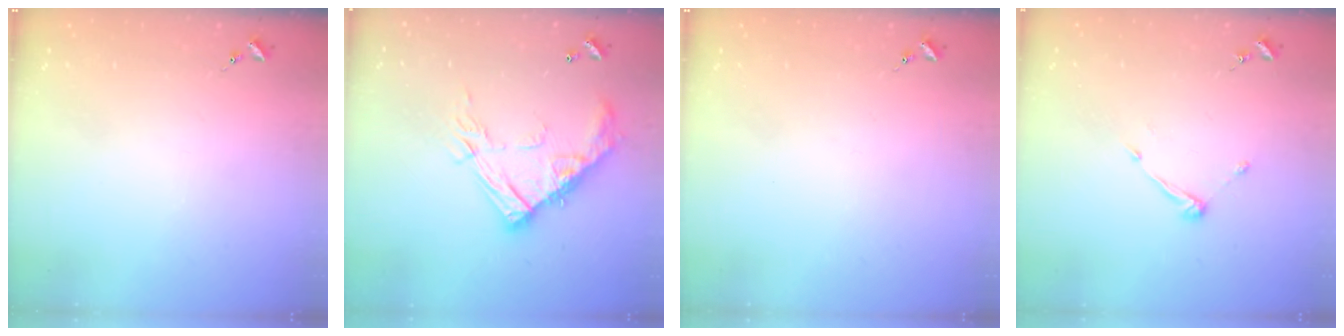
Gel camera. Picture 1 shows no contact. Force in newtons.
{"total": 17.2, "press": 17.2, "slide": 1.2}
{"total": 0.0}
{"total": 6.6, "press": 6.6, "slide": 0.5}